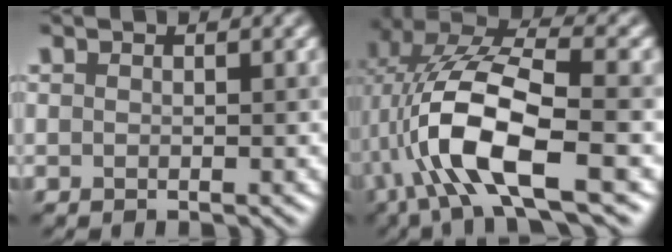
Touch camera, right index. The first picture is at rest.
{"total": 10.1, "force": [-1.6, 3.8, 9.2], "torque": [-0.188, 0.010, -0.032]}